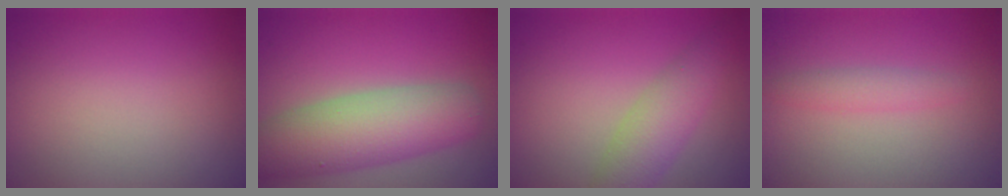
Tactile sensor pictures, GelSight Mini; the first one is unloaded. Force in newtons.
{"total": 7.8, "press": 7.8, "slide": 0.5}
{"total": 4.1, "press": 4.1, "slide": 0.0}
{"total": 1.6, "press": 1.6, "slide": 0.1}